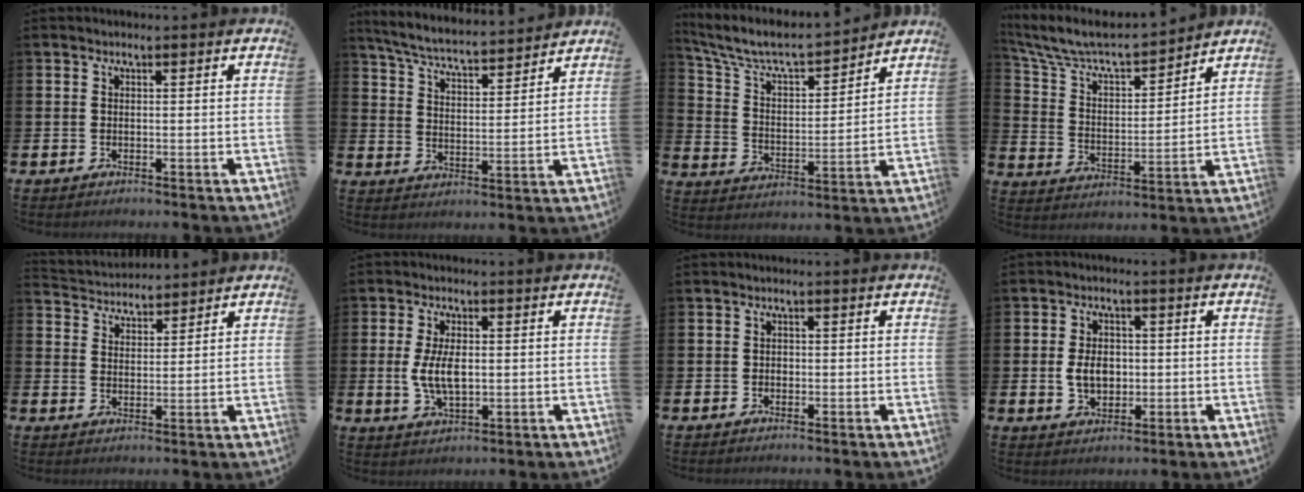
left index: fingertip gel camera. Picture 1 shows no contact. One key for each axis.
{"total": 6.0, "fx": 5.8, "fy": 0.5, "fz": 1.5, "tx": -0.056, "ty": -0.043, "tz": 0.099}
{"total": 7.7, "fx": 7.0, "fy": 1.7, "fz": 2.6, "tx": -0.088, "ty": -0.051, "tz": 0.120}
{"total": 8.3, "fx": 7.6, "fy": 1.9, "fz": 2.8, "tx": -0.093, "ty": -0.055, "tz": 0.130}
{"total": 3.8, "fx": 3.7, "fy": 1.0, "fz": -0.6, "tx": -0.011, "ty": -0.021, "tz": 0.067}
{"total": 5.7, "fx": 0.2, "fy": 2.8, "fz": 4.9, "tx": -0.086, "ty": 0.001, "tz": -0.002}
{"total": 0.9, "fx": -0.2, "fy": 0.8, "fz": 0.3, "tx": -0.001, "ty": 0.004, "tz": -0.007}
{"total": 4.6, "fx": -0.2, "fy": 3.4, "fz": 3.2, "tx": -0.043, "ty": 0.005, "tz": -0.011}